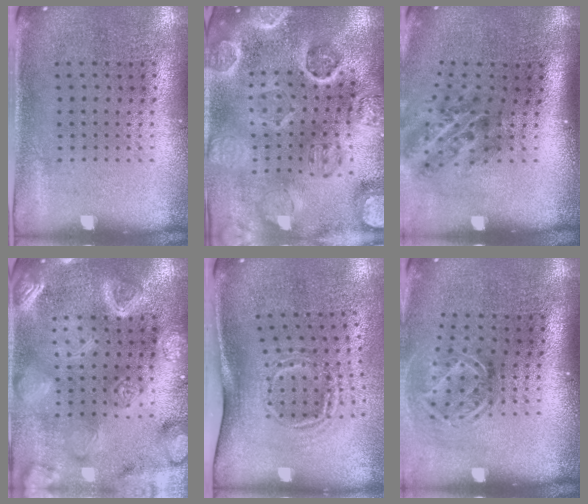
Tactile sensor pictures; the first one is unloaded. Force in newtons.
{"total": 4.3, "press": 4.0, "slide": 1.5}
{"total": 2.0, "press": 1.3, "slide": 1.6}
{"total": 5.7, "press": 5.6, "slide": 0.7}
{"total": 1.8, "press": 1.2, "slide": 1.4}
{"total": 1.8, "press": 1.3, "slide": 1.2}